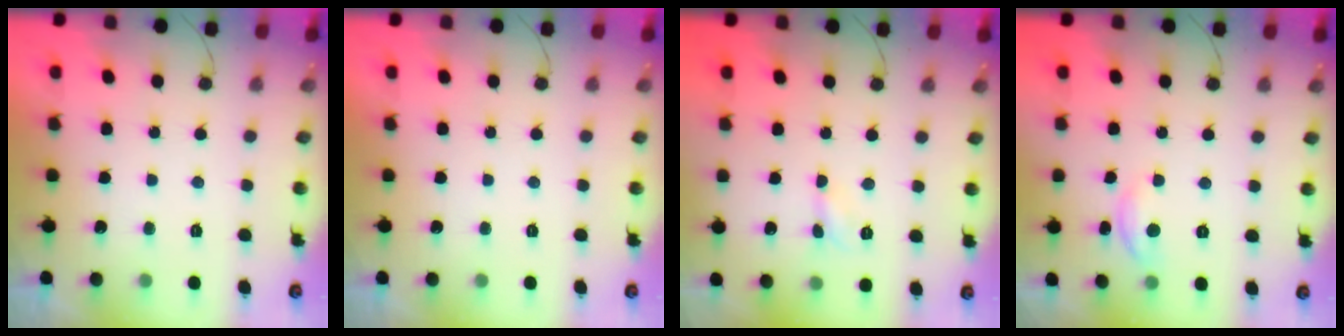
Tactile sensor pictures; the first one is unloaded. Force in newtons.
{"total": 0.0}
{"total": 2.9, "press": 2.9, "slide": 0.4}
{"total": 4.7, "press": 4.6, "slide": 0.5}